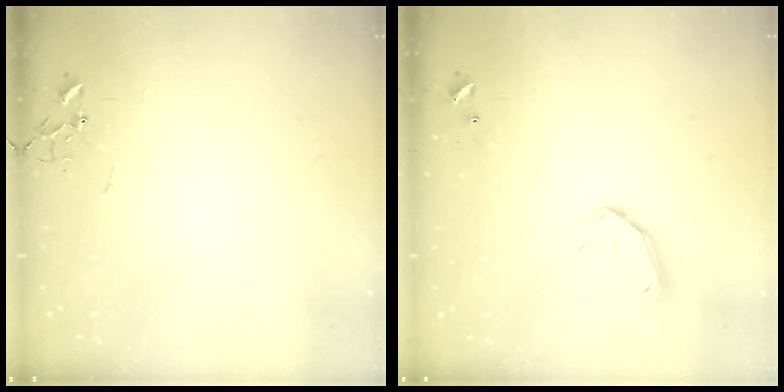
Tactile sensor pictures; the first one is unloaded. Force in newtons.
{"total": 11.2, "press": 11.0, "slide": 1.8}